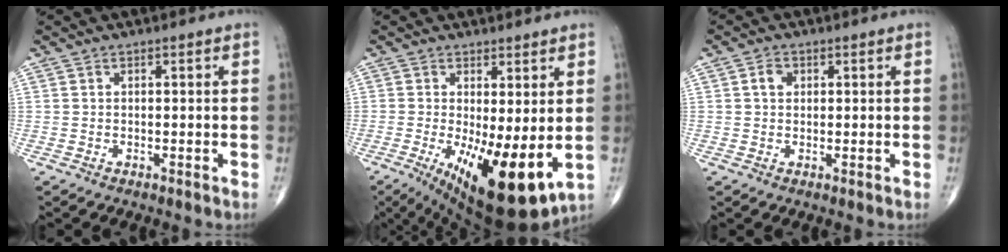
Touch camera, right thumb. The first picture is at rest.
{"total": 14.3, "force": [-2.2, 4.6, 13.3], "torque": [-0.210, -0.033, -0.017]}
{"total": 2.2, "force": [0.6, 1.7, 1.3], "torque": [-0.016, 0.003, 0.008]}